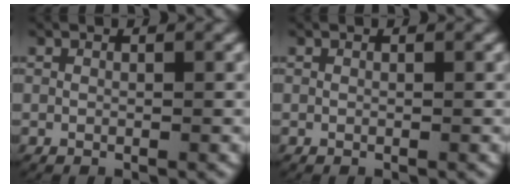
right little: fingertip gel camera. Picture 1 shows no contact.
{"total": 0.0}